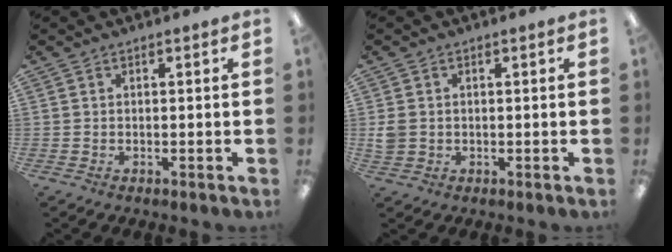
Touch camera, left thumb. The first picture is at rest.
{"total": 2.8, "force": [0.2, 2.6, 1.0], "torque": [-0.012, 0.001, 0.003]}